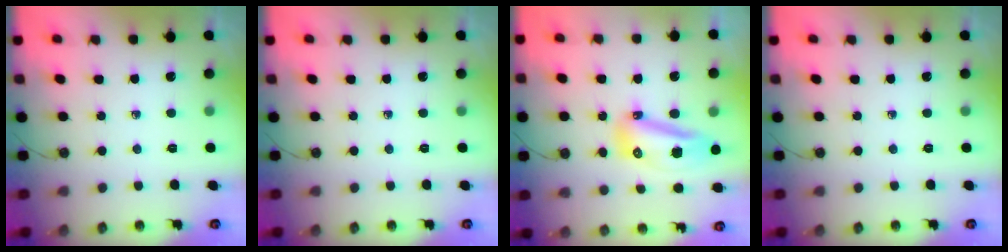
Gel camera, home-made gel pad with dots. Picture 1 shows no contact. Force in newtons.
{"total": 0.0}
{"total": 13.0, "press": 12.9, "slide": 1.5}
{"total": 0.0}